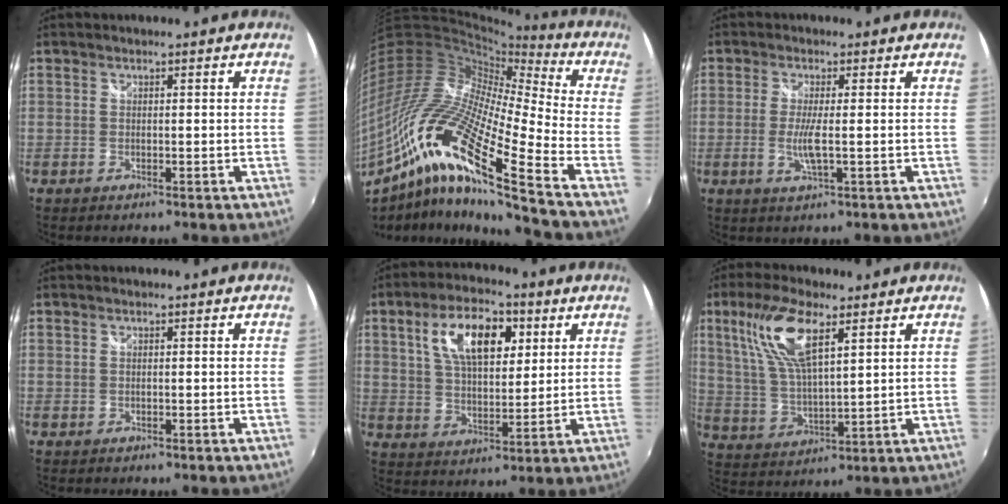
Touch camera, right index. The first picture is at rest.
{"total": 25.0, "force": [-12.0, 3.6, 21.6], "torque": [-0.364, -0.059, -0.241]}
{"total": 3.8, "force": [-0.6, 0.1, 3.8], "torque": [-0.080, -0.006, -0.014]}
{"total": 0.0}
{"total": 13.5, "force": [5.3, 6.6, 10.4], "torque": [-0.185, 0.023, 0.094]}
{"total": 12.8, "force": [6.4, 4.0, 10.3], "torque": [-0.206, 0.012, 0.133]}